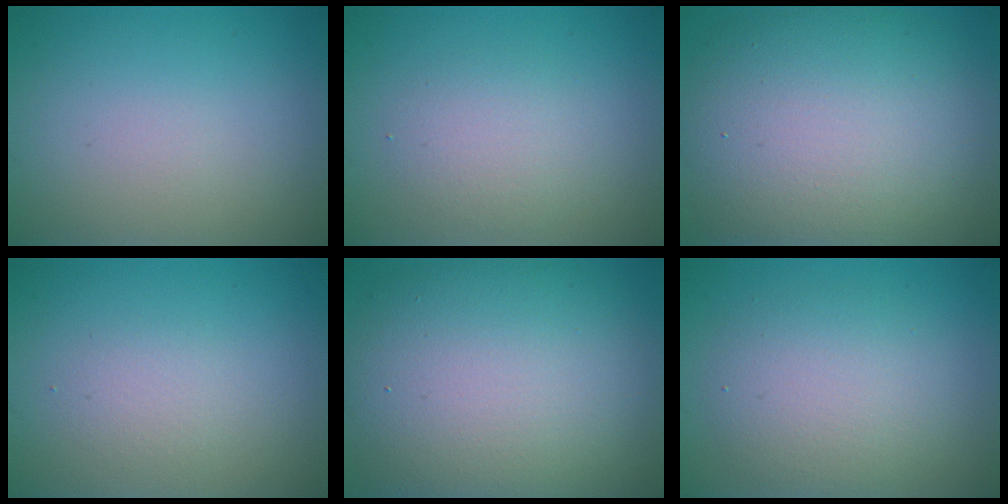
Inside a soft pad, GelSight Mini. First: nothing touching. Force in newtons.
{"total": 2.4, "press": 2.4, "slide": 0.2}
{"total": 12.9, "press": 12.9, "slide": 1.1}
{"total": 1.5, "press": 1.5, "slide": 0.1}
{"total": 13.3, "press": 13.3, "slide": 0.1}
{"total": 4.5, "press": 4.5, "slide": 0.2}